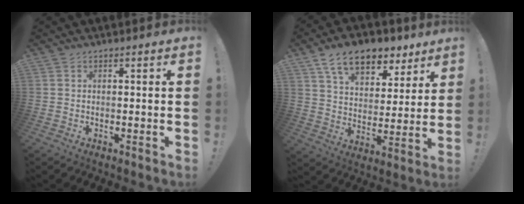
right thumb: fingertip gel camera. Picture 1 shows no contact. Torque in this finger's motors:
{"motor_torque": [1.18, 2.59, 0.40, 0.05, 0.33]}